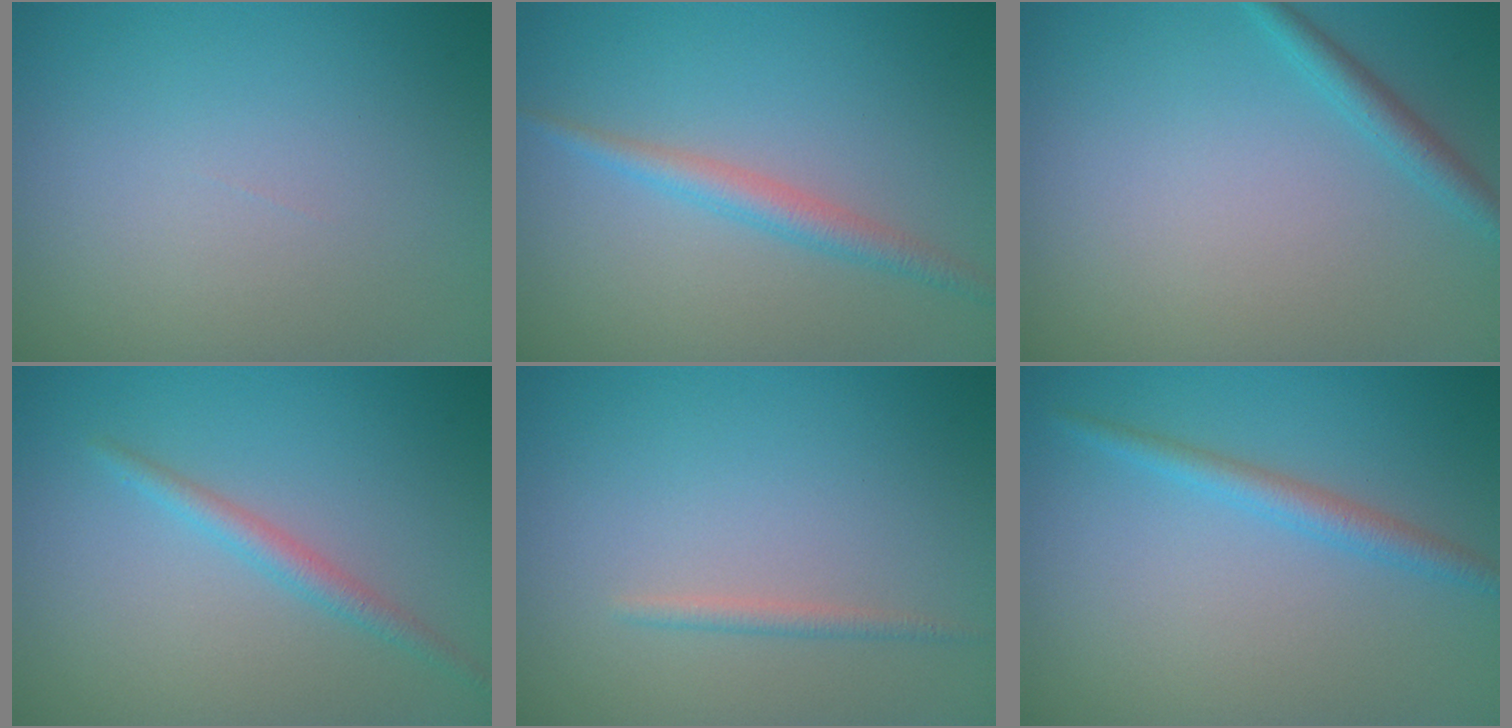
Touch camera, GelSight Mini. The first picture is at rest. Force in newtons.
{"total": 2.3, "press": 2.3, "slide": 0.1}
{"total": 1.8, "press": 1.8, "slide": 0.0}
{"total": 1.8, "press": 1.8, "slide": 0.1}
{"total": 1.0, "press": 1.0, "slide": 0.0}
{"total": 2.0, "press": 2.0, "slide": 0.1}